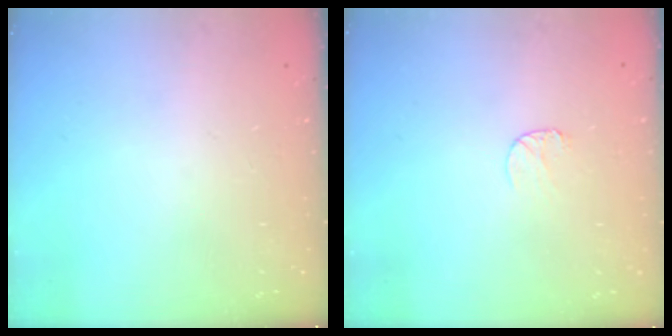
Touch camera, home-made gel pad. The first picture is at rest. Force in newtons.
{"total": 5.1, "press": 5.0, "slide": 0.4}